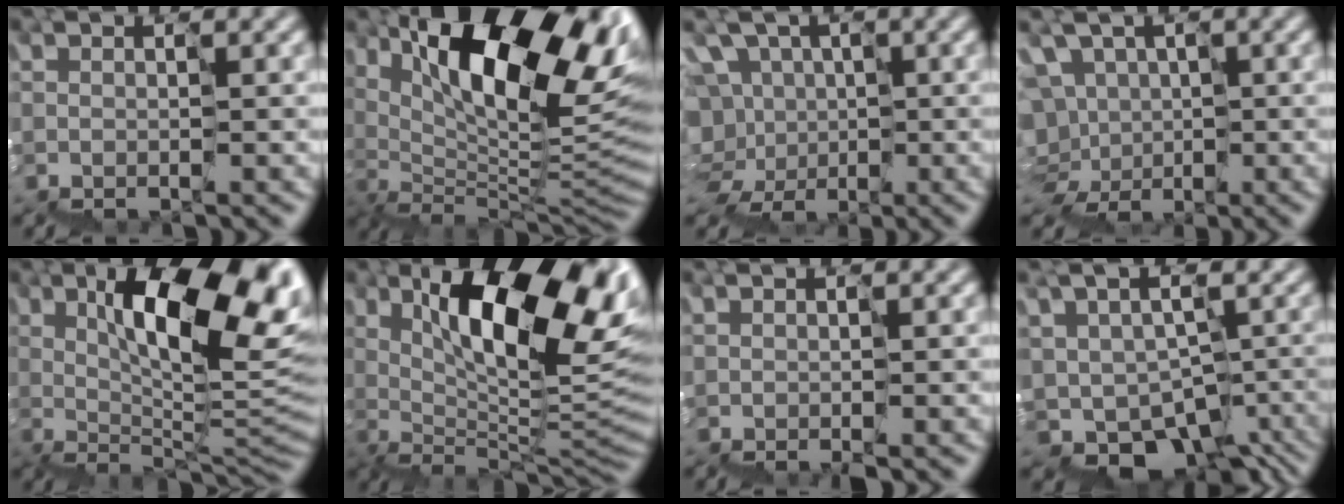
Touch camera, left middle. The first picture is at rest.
{"total": 13.2, "force": [5.8, 5.6, 10.4], "torque": [-0.181, -0.002, 0.107]}
{"total": 5.9, "force": [-1.0, 5.8, 0.5], "torque": [-0.009, 0.003, -0.022]}
{"total": 6.1, "force": [-0.4, 5.9, 1.7], "torque": [-0.027, -0.017, -0.001]}
{"total": 11.6, "force": [3.8, 3.6, 10.3], "torque": [-0.156, 0.005, 0.065]}
{"total": 10.9, "force": [3.8, 3.8, 9.4], "torque": [-0.148, 0.003, 0.066]}
{"total": 1.0, "force": [0.1, 0.4, 0.8], "torque": [-0.016, -0.001, 0.007]}
{"total": 7.8, "force": [-1.2, 6.2, 4.5], "torque": [-0.112, -0.030, 0.008]}